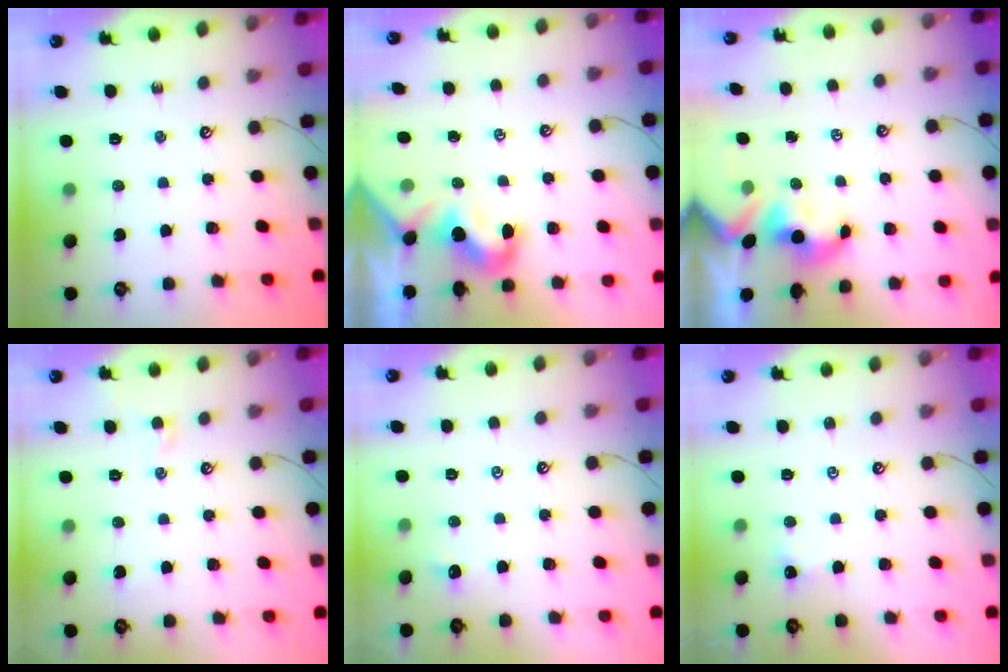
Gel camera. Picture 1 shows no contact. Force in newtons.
{"total": 2.1, "press": 2.0, "slide": 0.6}
{"total": 0.9, "press": 0.5, "slide": 0.7}
{"total": 0.7, "press": 0.5, "slide": 0.5}
{"total": 2.3, "press": 2.2, "slide": 0.3}
{"total": 0.0}